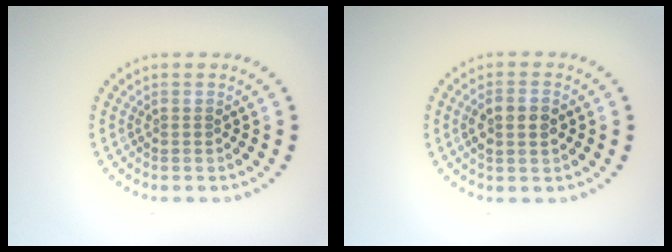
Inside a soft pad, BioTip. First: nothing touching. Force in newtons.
{"total": 2.6, "press": 2.6, "slide": 0.1}